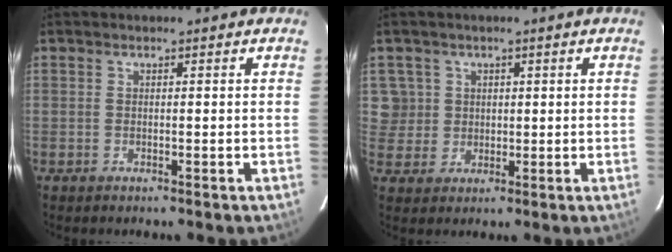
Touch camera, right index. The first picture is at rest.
{"total": 4.8, "force": [1.7, 4.4, -0.5], "torque": [0.027, 0.006, 0.035]}